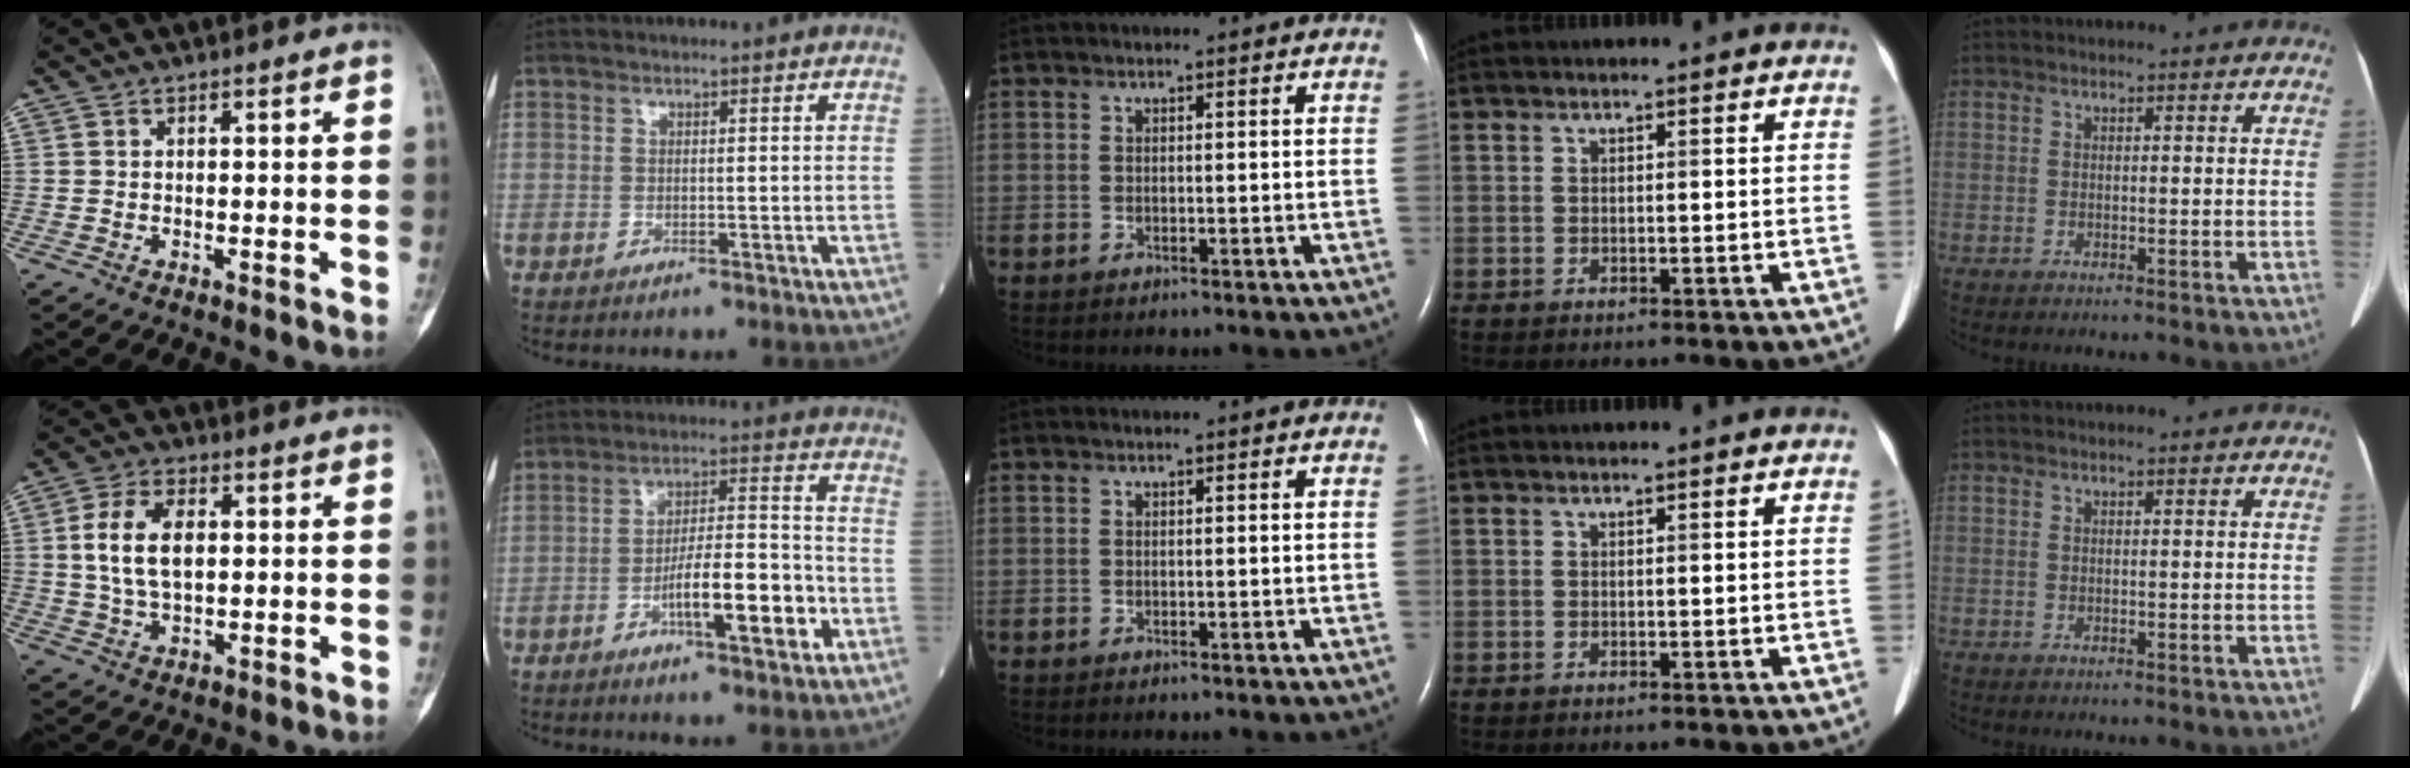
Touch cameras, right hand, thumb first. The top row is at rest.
{"thumb": {"total": 9.5, "force": [1.4, 5.4, 7.7], "torque": [-0.143, 0.002, 0.029]}, "index": {"total": 11.0, "force": [-4.2, 2.1, 10.0], "torque": [-0.162, 0.011, -0.068]}}